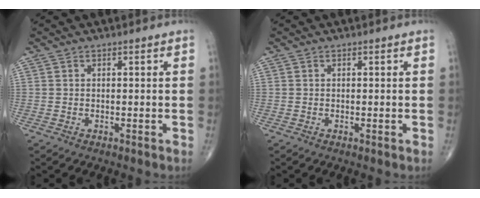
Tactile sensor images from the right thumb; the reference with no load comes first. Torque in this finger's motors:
{"motor_torque": [0.00, -0.07, -0.19, -0.20, 0.03]}